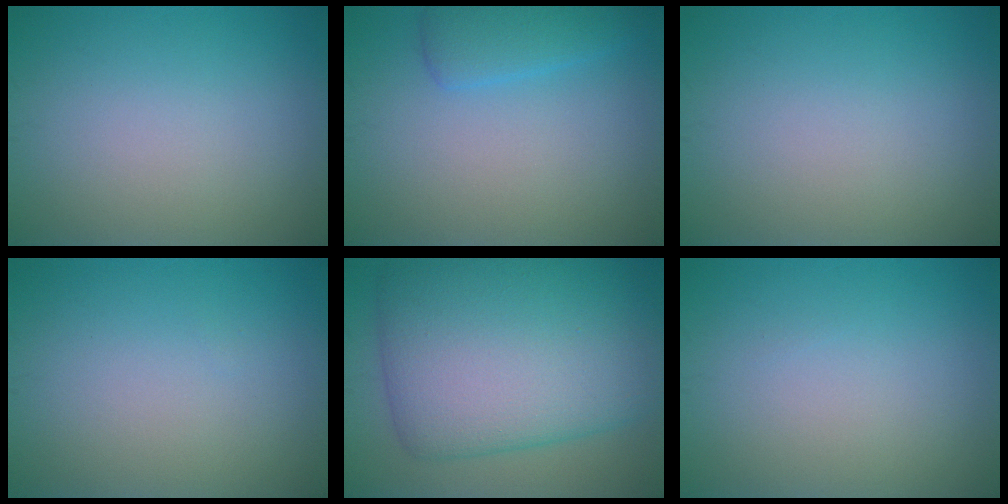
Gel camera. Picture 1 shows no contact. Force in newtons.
{"total": 2.6, "press": 2.6, "slide": 0.2}
{"total": 0.0}
{"total": 0.0}
{"total": 13.2, "press": 13.2, "slide": 0.3}
{"total": 0.0}